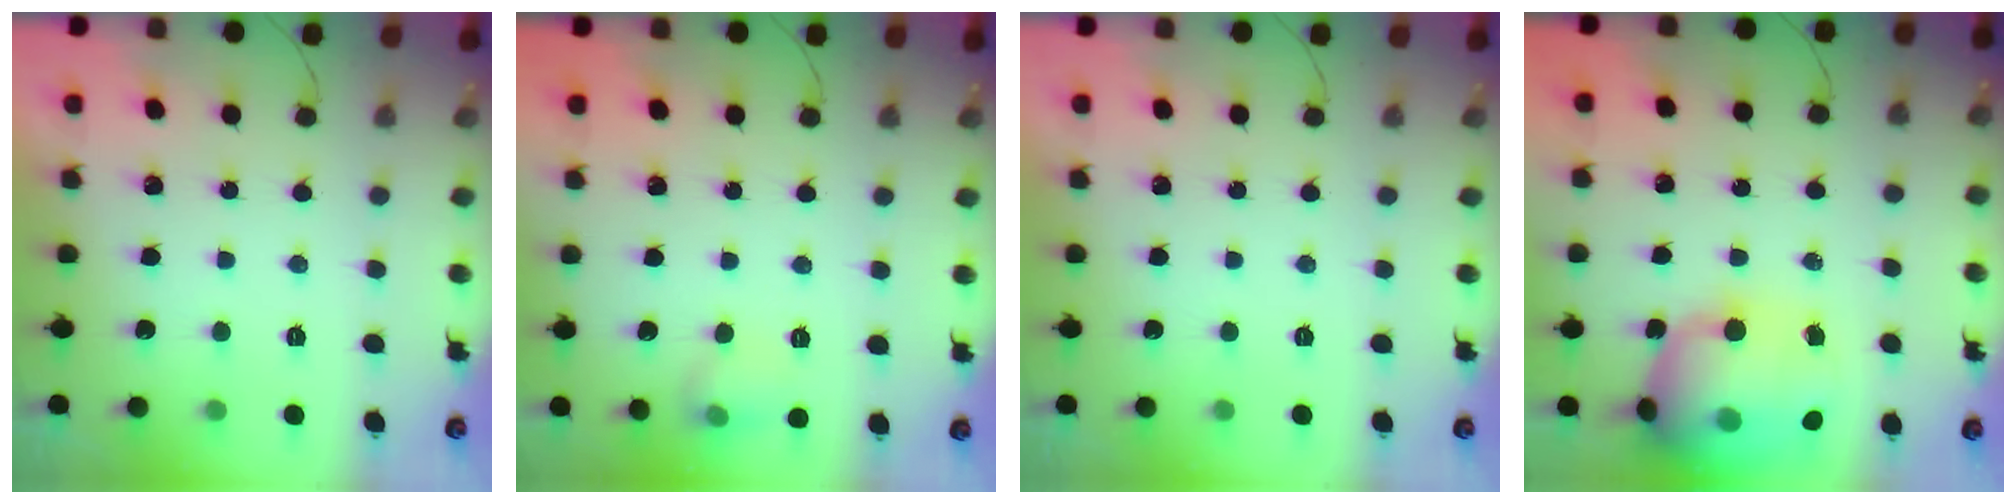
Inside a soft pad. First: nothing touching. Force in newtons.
{"total": 6.5, "press": 6.4, "slide": 1.4}
{"total": 0.0}
{"total": 24.1, "press": 23.7, "slide": 4.4}